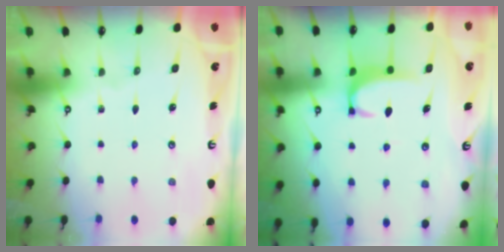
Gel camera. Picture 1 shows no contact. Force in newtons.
{"total": 1.8, "press": 1.8, "slide": 0.5}